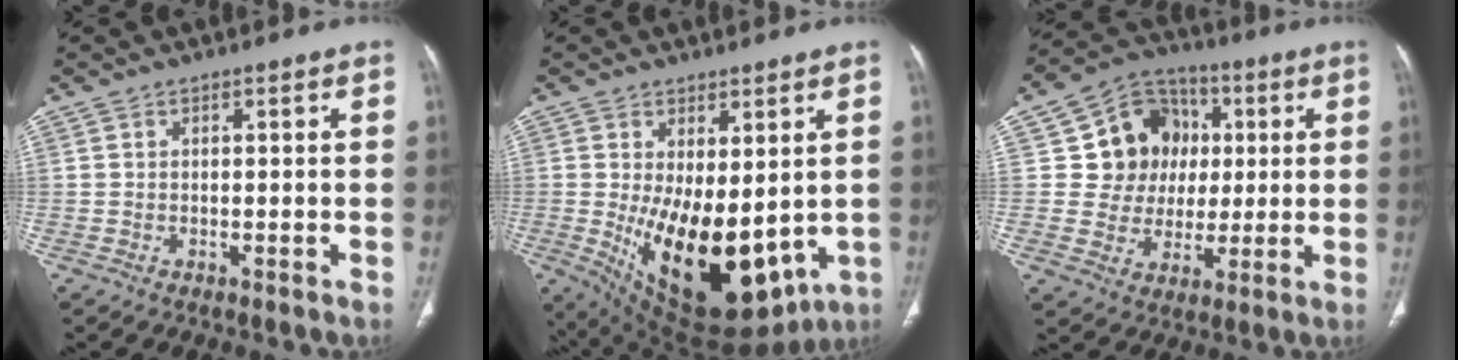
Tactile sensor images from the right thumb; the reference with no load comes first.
{"total": 19.9, "force": [-2.0, 10.1, 17.0], "torque": [-0.252, -0.034, 0.008]}
{"total": 13.2, "force": [2.5, 12.1, 4.8], "torque": [-0.025, 0.007, 0.042]}